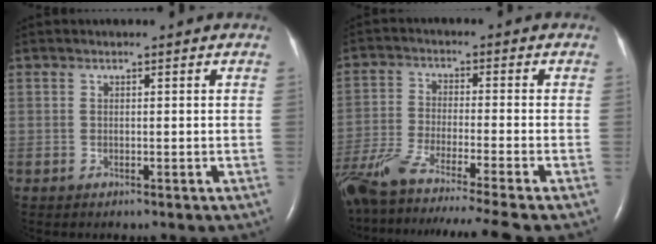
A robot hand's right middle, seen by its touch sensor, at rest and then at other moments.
{"total": 18.5, "force": [-15.6, -1.6, 9.7], "torque": [-0.186, -0.052, -0.262]}